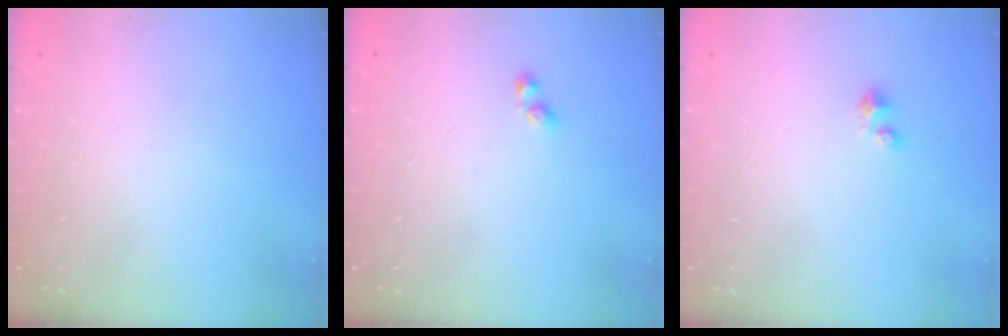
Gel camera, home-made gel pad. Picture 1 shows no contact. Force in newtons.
{"total": 2.9, "press": 2.6, "slide": 1.3}
{"total": 2.1, "press": 2.1, "slide": 0.1}